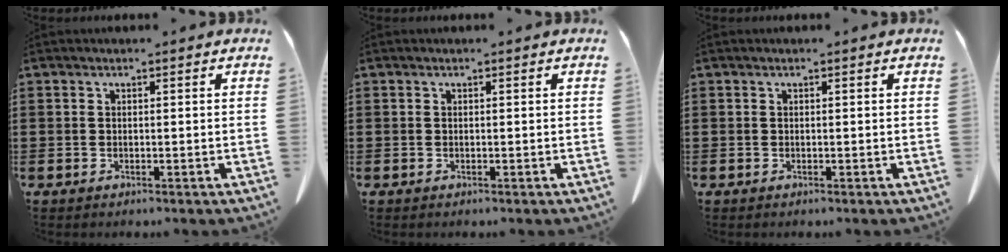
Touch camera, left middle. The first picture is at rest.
{"total": 0.0}
{"total": 0.0}